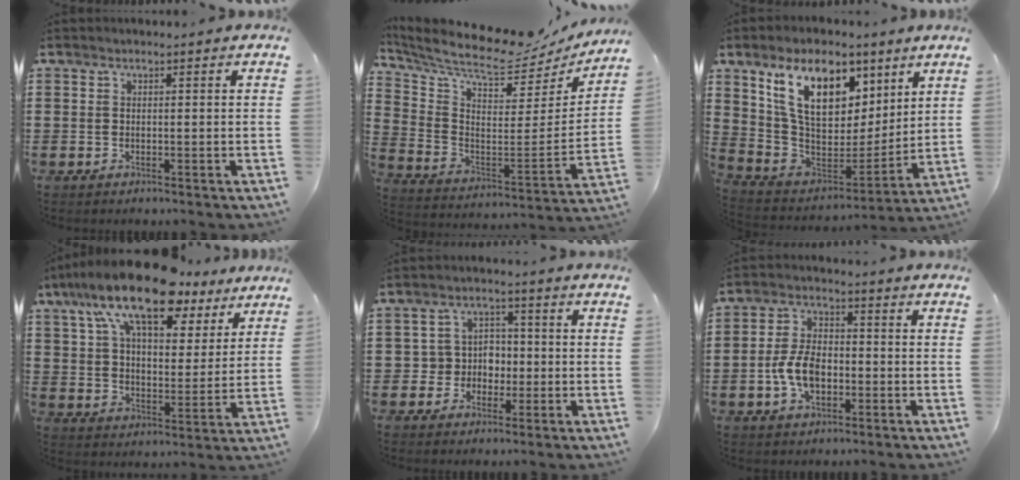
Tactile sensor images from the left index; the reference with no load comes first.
{"total": 8.3, "force": [7.5, 1.6, 3.3], "torque": [-0.096, -0.068, 0.121]}
{"total": 13.7, "force": [7.8, 7.9, 8.1], "torque": [-0.167, -0.014, 0.150]}
{"total": 15.9, "force": [11.8, 4.6, 9.6], "torque": [-0.192, -0.045, 0.206]}
{"total": 4.7, "force": [-0.9, 4.4, 1.2], "torque": [-0.042, 0.012, -0.020]}
{"total": 7.0, "force": [-1.9, 4.1, 5.3], "torque": [-0.120, 0.005, -0.039]}